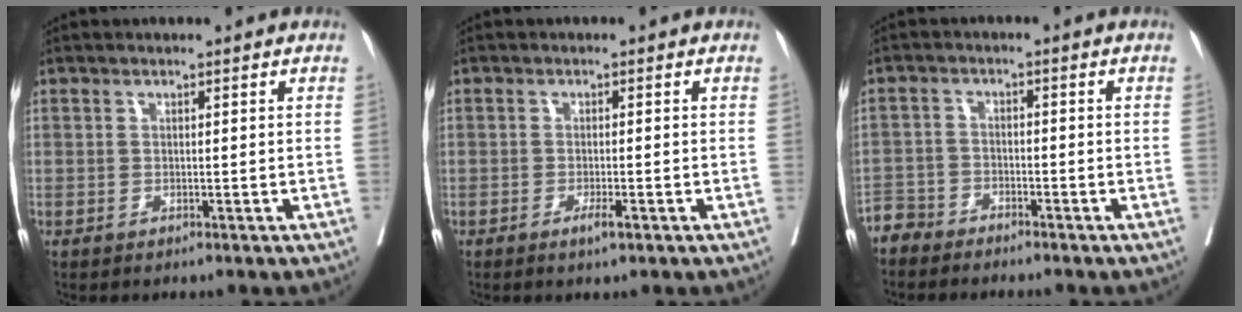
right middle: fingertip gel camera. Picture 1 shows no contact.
{"total": 1.8, "force": [-1.0, 0.2, 1.5], "torque": [-0.028, -0.003, -0.017]}
{"total": 3.6, "force": [-3.5, 0.8, -0.5], "torque": [0.010, -0.008, -0.071]}